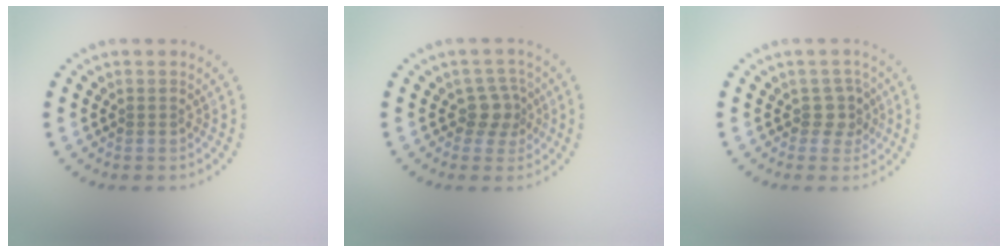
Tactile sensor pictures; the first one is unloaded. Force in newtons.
{"total": 2.5, "press": 1.9, "slide": 1.6}
{"total": 1.8, "press": 1.5, "slide": 1.0}